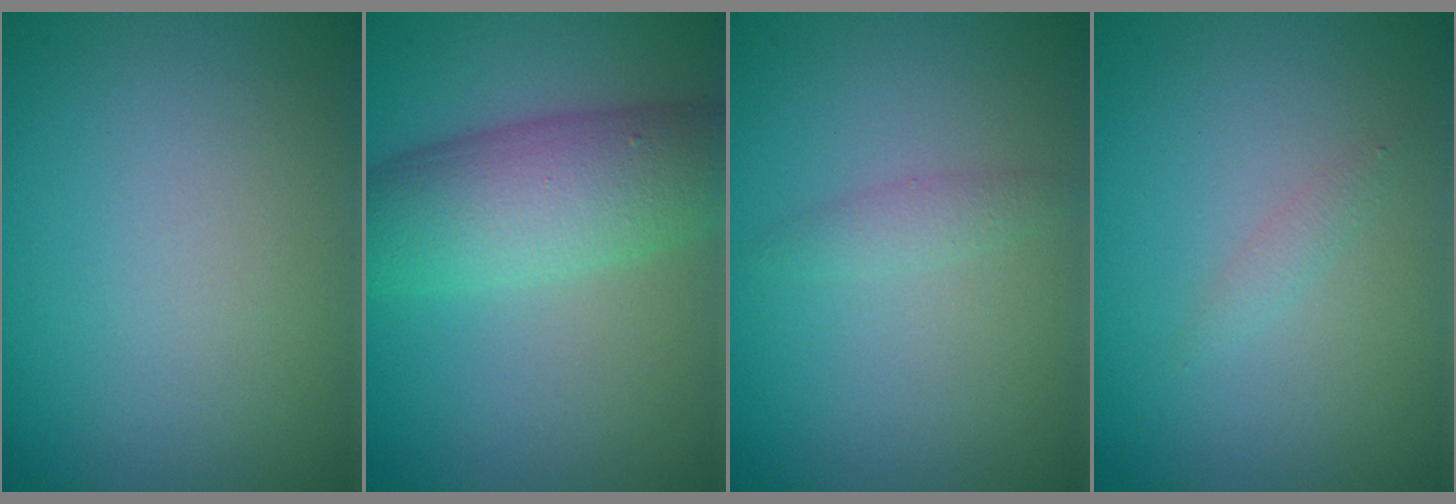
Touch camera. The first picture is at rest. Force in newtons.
{"total": 7.5, "press": 7.5, "slide": 0.2}
{"total": 1.2, "press": 1.2, "slide": 0.0}
{"total": 0.8, "press": 0.8, "slide": 0.1}